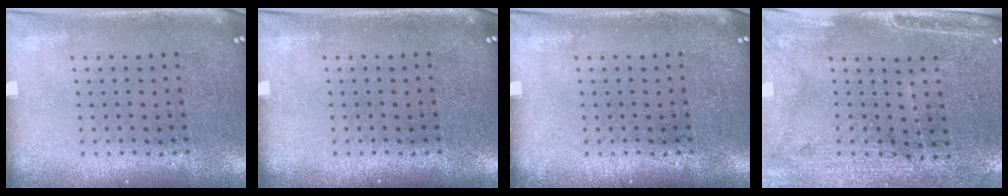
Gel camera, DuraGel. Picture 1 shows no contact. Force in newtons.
{"total": 0.0}
{"total": 0.0}
{"total": 3.1, "press": 2.8, "slide": 1.4}